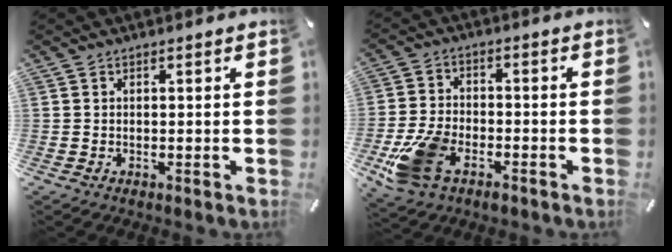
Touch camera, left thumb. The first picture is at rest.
{"total": 11.3, "force": [-5.5, 7.0, 6.9], "torque": [-0.149, 0.020, -0.098]}